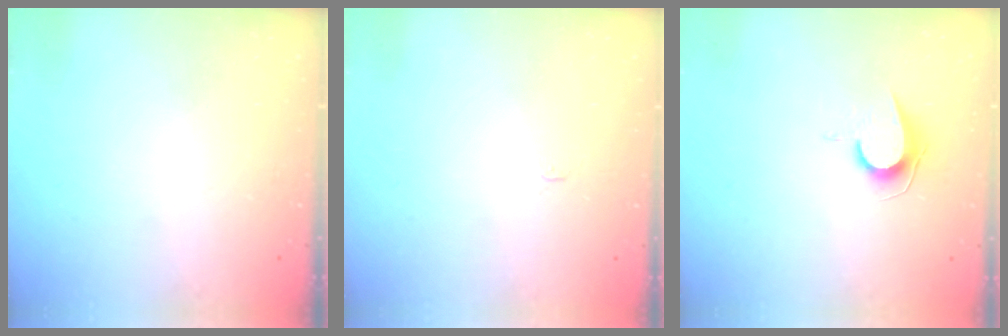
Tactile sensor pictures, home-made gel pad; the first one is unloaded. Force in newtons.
{"total": 2.4, "press": 2.4, "slide": 0.3}
{"total": 6.8, "press": 6.8, "slide": 0.7}